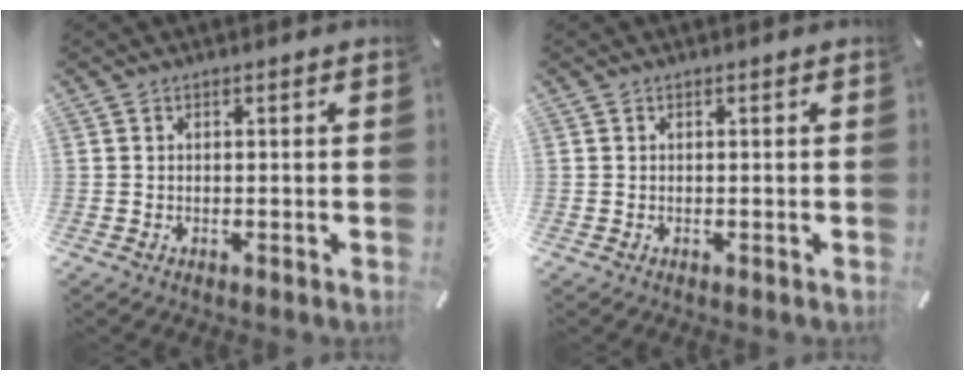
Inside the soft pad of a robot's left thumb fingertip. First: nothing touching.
{"total": 0.0}